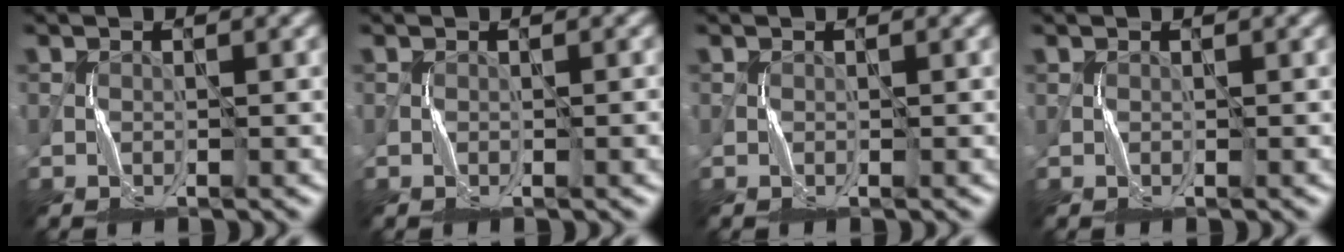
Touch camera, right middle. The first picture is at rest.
{"total": 0.6, "force": [-0.1, 0.0, 0.6], "torque": [-0.009, 0.000, -0.002]}
{"total": 0.0}
{"total": 0.0}